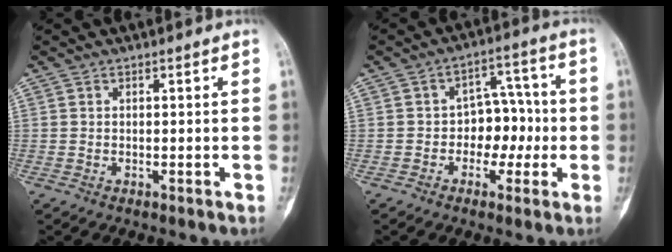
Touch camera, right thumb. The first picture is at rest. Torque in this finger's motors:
{"motor_torque": [-0.18, -0.18, -0.01, -0.01, -0.02]}